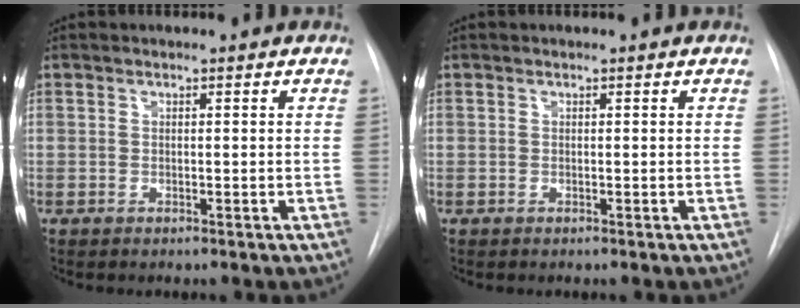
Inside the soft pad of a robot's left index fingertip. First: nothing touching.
{"total": 0.0}